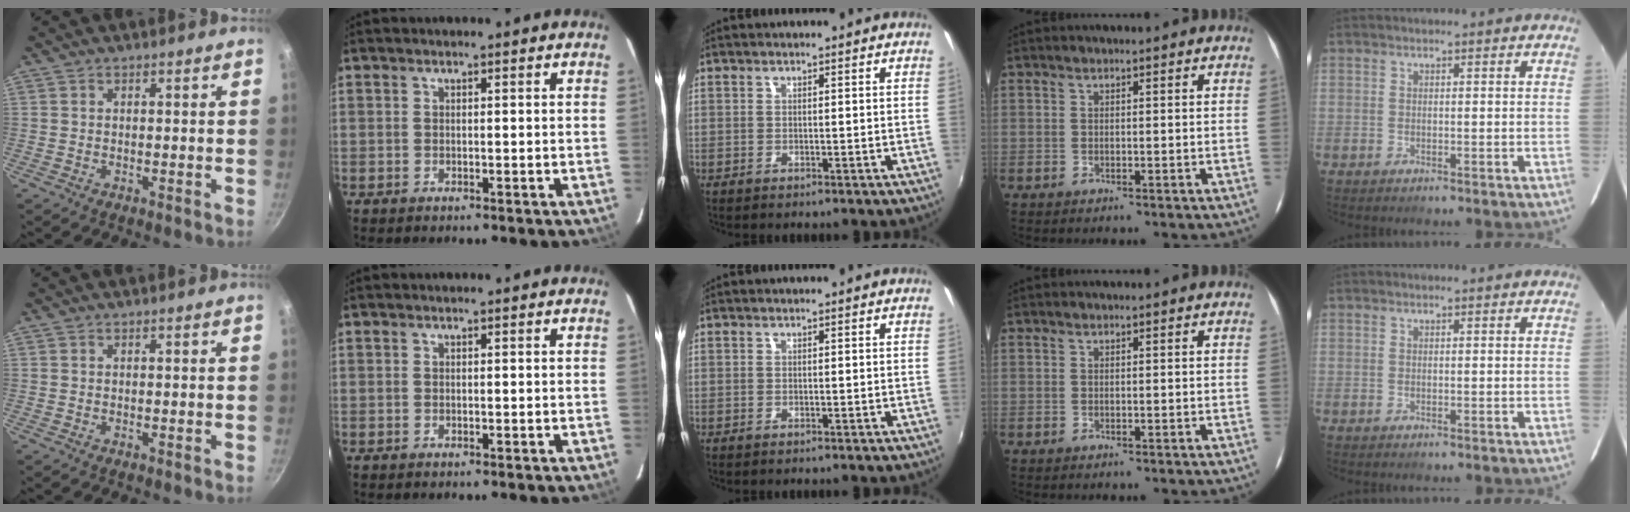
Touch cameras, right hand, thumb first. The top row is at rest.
{}